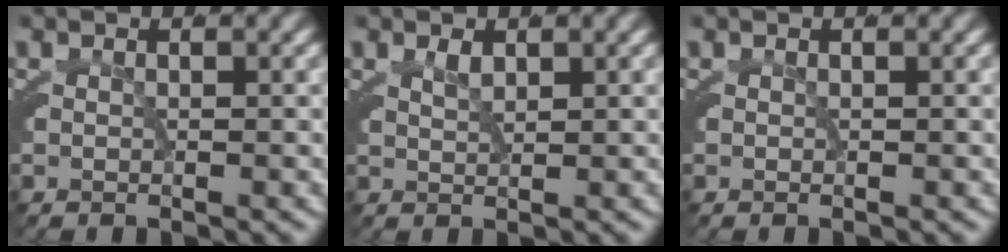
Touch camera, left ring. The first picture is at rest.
{"total": 0.5, "force": [0.3, -0.4, 0.0], "torque": [0.003, -0.005, 0.012]}
{"total": 0.0}